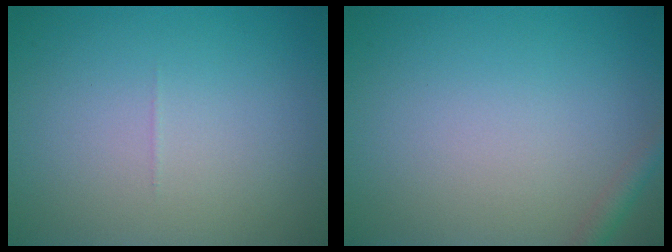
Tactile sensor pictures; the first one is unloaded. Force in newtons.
{"total": 1.4, "press": 1.3, "slide": 0.1}